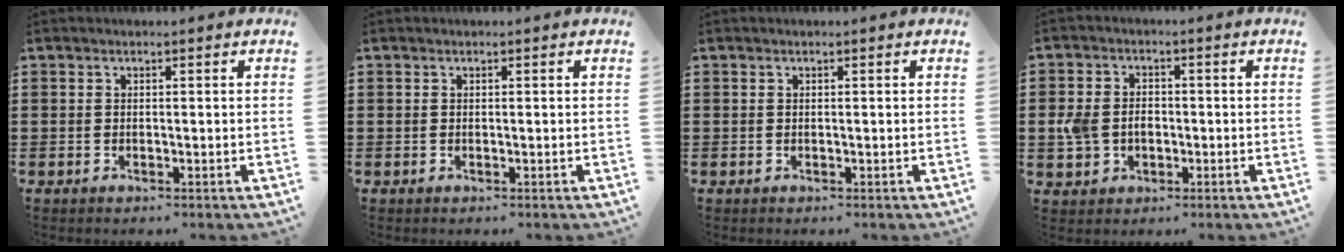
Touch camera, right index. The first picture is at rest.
{"total": 0.0}
{"total": 0.0}
{"total": 4.4, "force": [-0.6, 3.5, 2.5], "torque": [-0.067, 0.004, -0.018]}